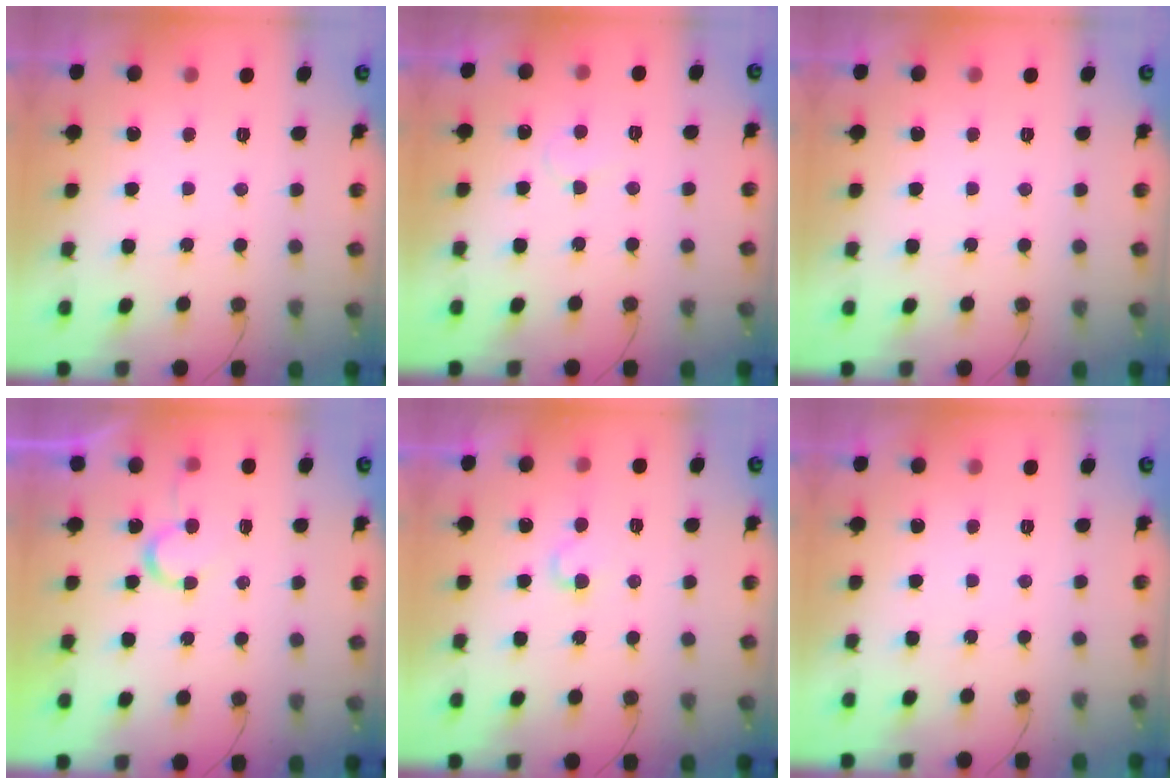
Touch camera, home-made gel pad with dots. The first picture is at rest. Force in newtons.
{"total": 4.4, "press": 4.4, "slide": 0.3}
{"total": 0.0}
{"total": 6.1, "press": 6.1, "slide": 0.5}
{"total": 3.8, "press": 3.8, "slide": 0.4}
{"total": 0.0}